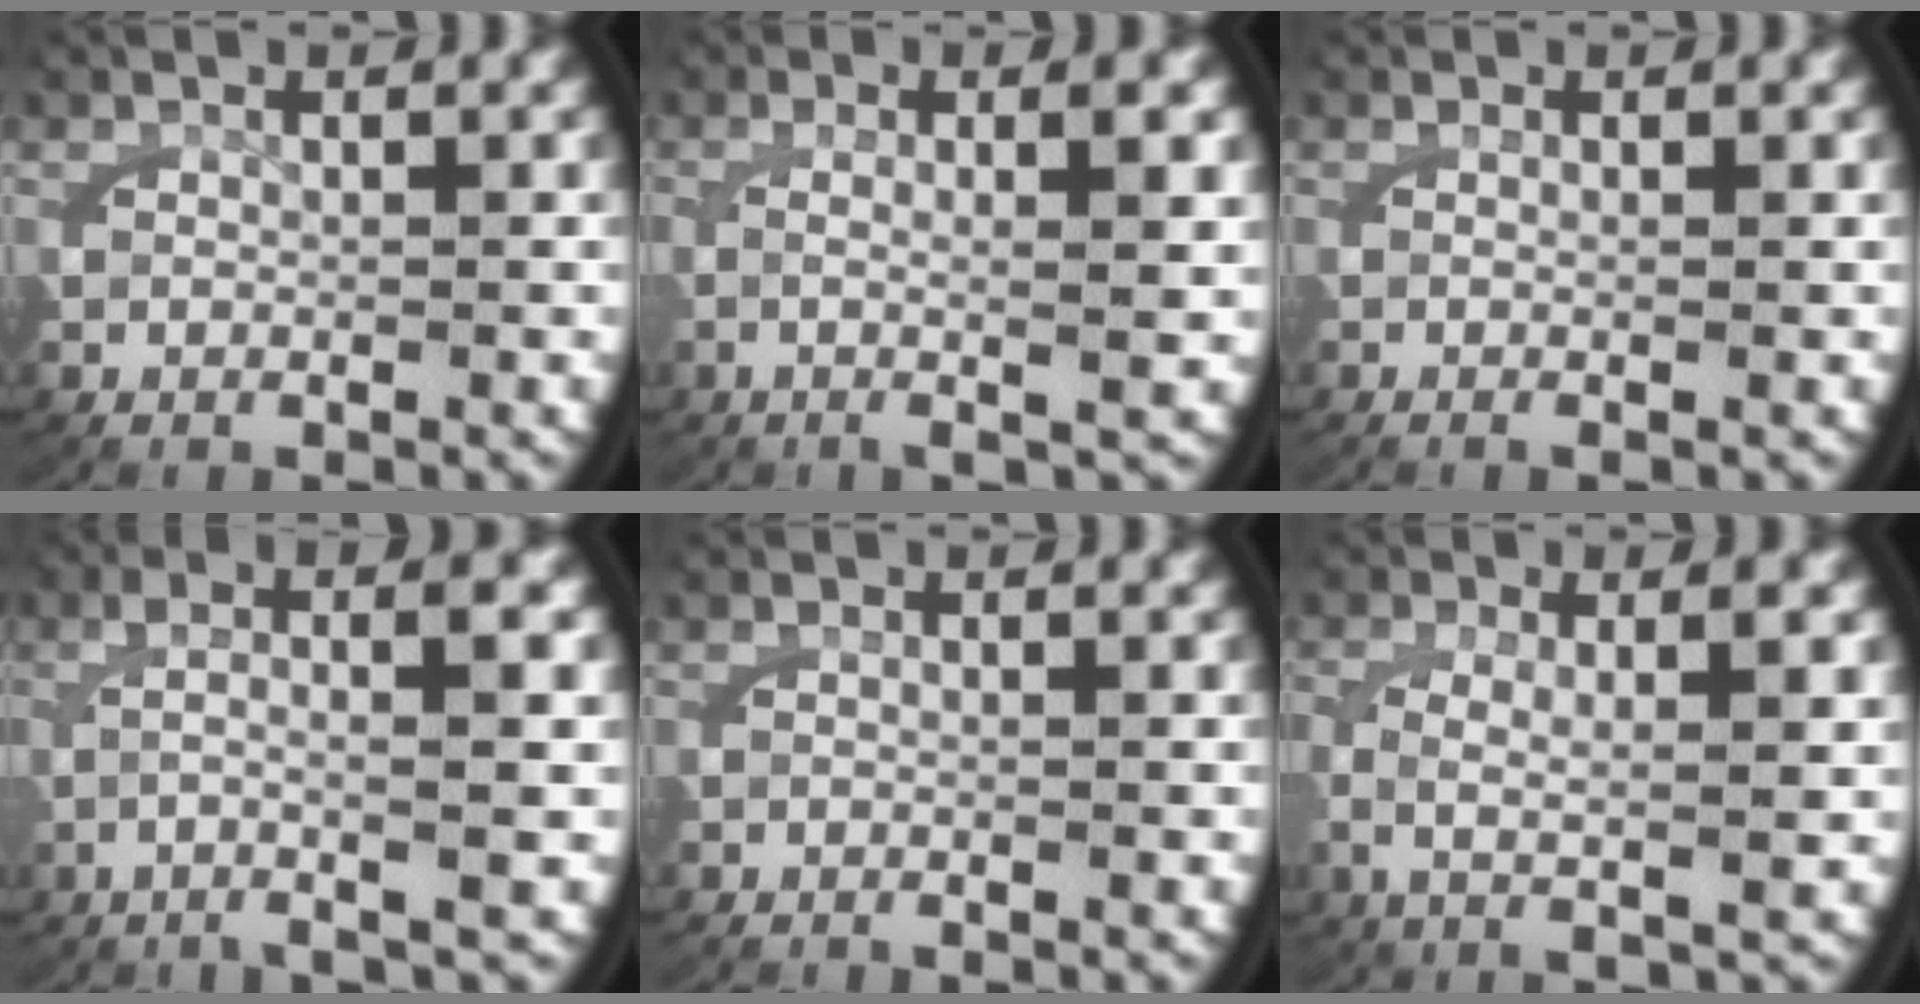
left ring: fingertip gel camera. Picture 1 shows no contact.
{"total": 4.5, "force": [-0.1, 0.7, 4.5], "torque": [-0.081, 0.002, -0.002]}
{"total": 0.9, "force": [-0.1, -0.1, 0.9], "torque": [-0.021, 0.001, -0.006]}
{"total": 5.1, "force": [-0.1, 0.8, 5.0], "torque": [-0.094, 0.010, -0.007]}
{"total": 1.2, "force": [-1.2, 0.2, 0.4], "torque": [-0.004, 0.004, -0.023]}
{"total": 4.4, "force": [0.4, 1.3, 4.2], "torque": [-0.088, -0.003, 0.010]}